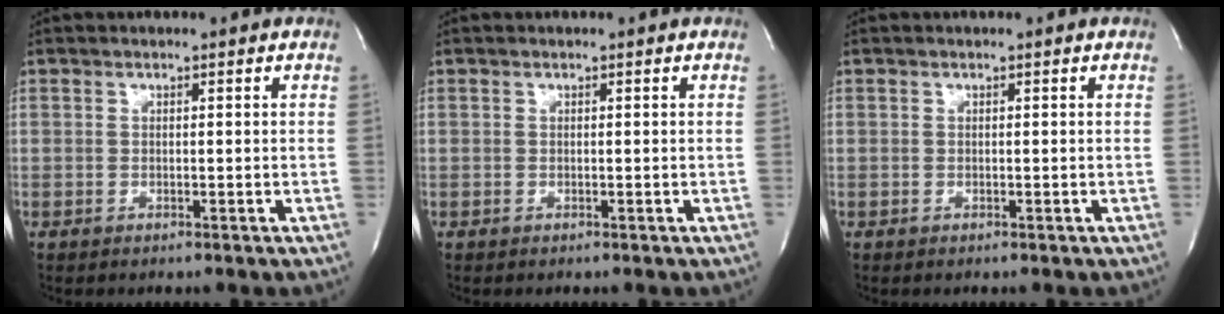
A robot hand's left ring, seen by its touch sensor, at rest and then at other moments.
{"total": 0.0}
{"total": 0.0}